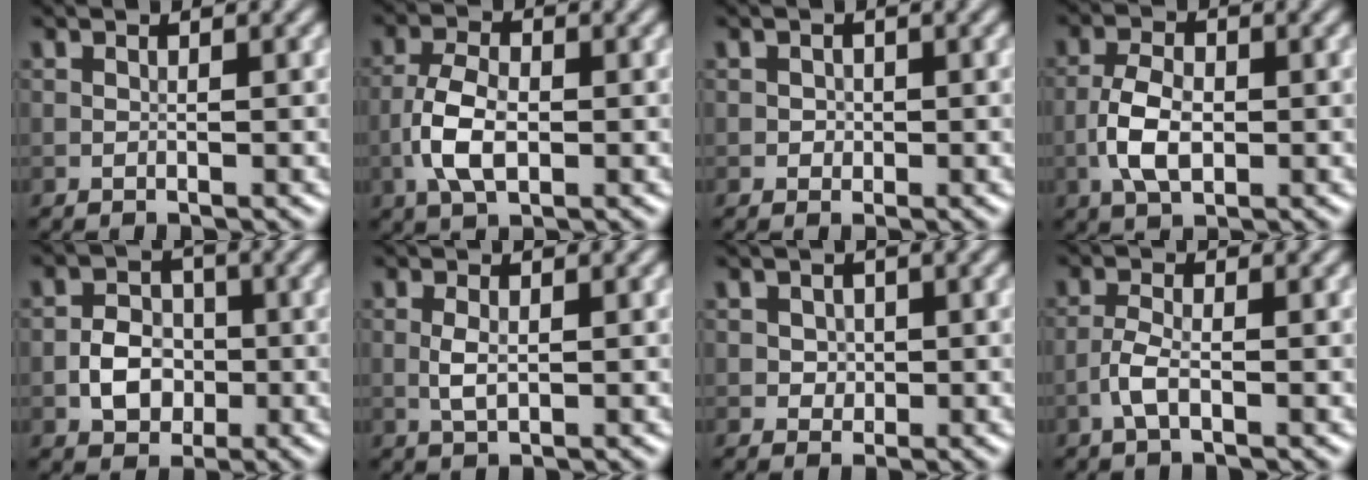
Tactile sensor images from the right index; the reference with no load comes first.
{"total": 4.6, "force": [-1.2, 2.4, 3.8], "torque": [-0.080, 0.001, -0.027]}
{"total": 0.8, "force": [0.0, 0.8, 0.2], "torque": [0.002, -0.002, -0.002]}
{"total": 4.4, "force": [-1.0, 2.4, 3.6], "torque": [-0.074, 0.002, -0.024]}
{"total": 3.8, "force": [-1.0, 2.9, 2.1], "torque": [-0.032, 0.004, -0.020]}
{"total": 1.8, "force": [-0.1, 0.7, 1.6], "torque": [-0.036, 0.000, -0.001]}
{"total": 1.3, "force": [0.1, 1.2, 0.5], "torque": [-0.007, -0.002, 0.003]}
{"total": 2.3, "force": [-1.0, 0.7, 1.9], "torque": [-0.044, 0.003, -0.025]}